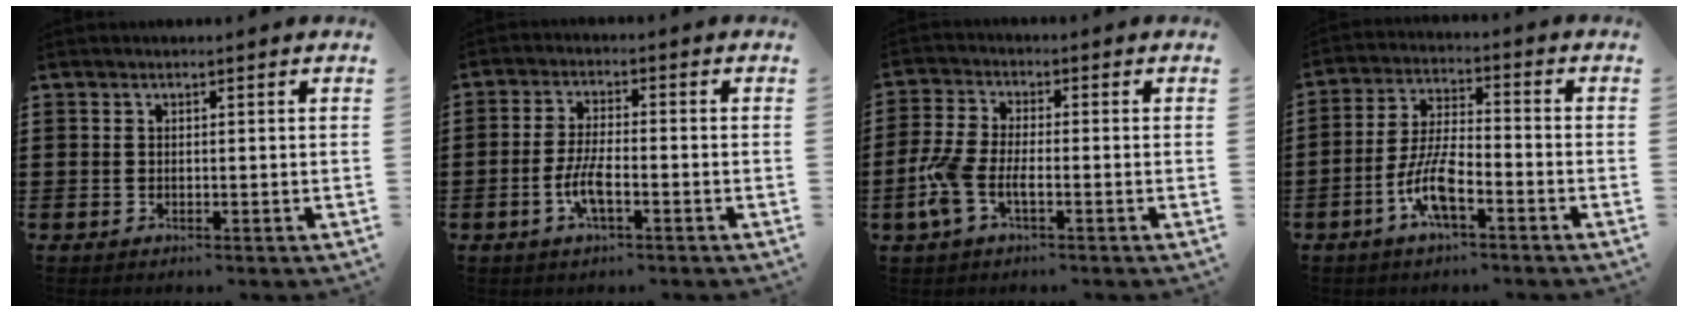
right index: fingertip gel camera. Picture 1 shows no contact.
{"total": 4.9, "force": [-1.9, 1.4, 4.3], "torque": [-0.100, -0.005, -0.042]}
{"total": 5.4, "force": [-1.9, 2.2, 4.6], "torque": [-0.119, -0.009, -0.043]}
{"total": 8.1, "force": [-4.0, 2.4, 6.6], "torque": [-0.154, -0.008, -0.080]}